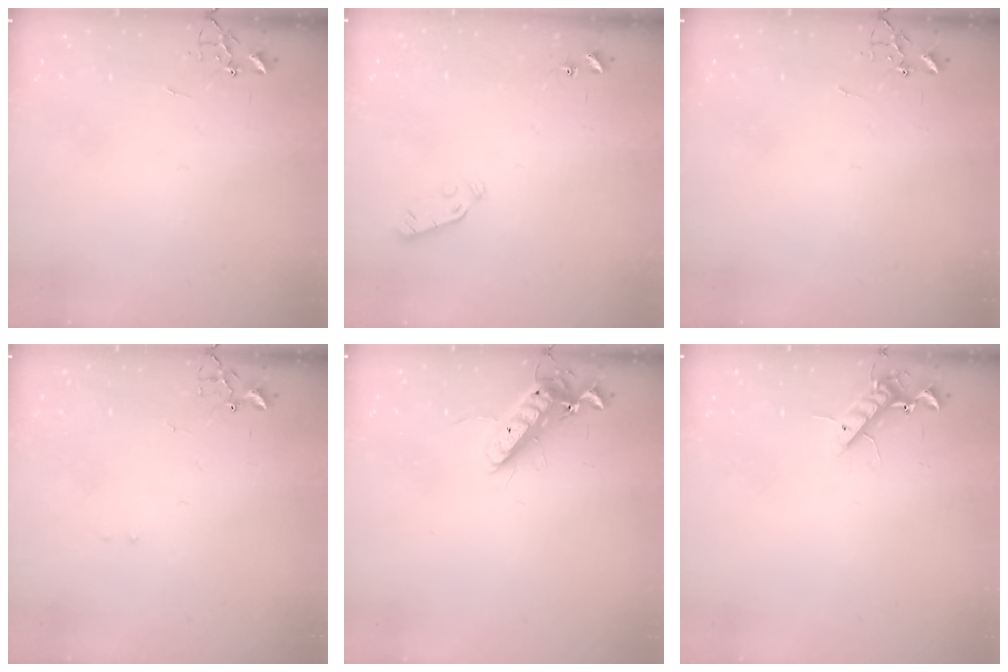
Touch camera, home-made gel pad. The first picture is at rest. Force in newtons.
{"total": 3.8, "press": 3.7, "slide": 0.9}
{"total": 0.0}
{"total": 6.8, "press": 6.8, "slide": 0.6}
{"total": 12.3, "press": 12.2, "slide": 1.7}
{"total": 10.0, "press": 9.8, "slide": 1.5}